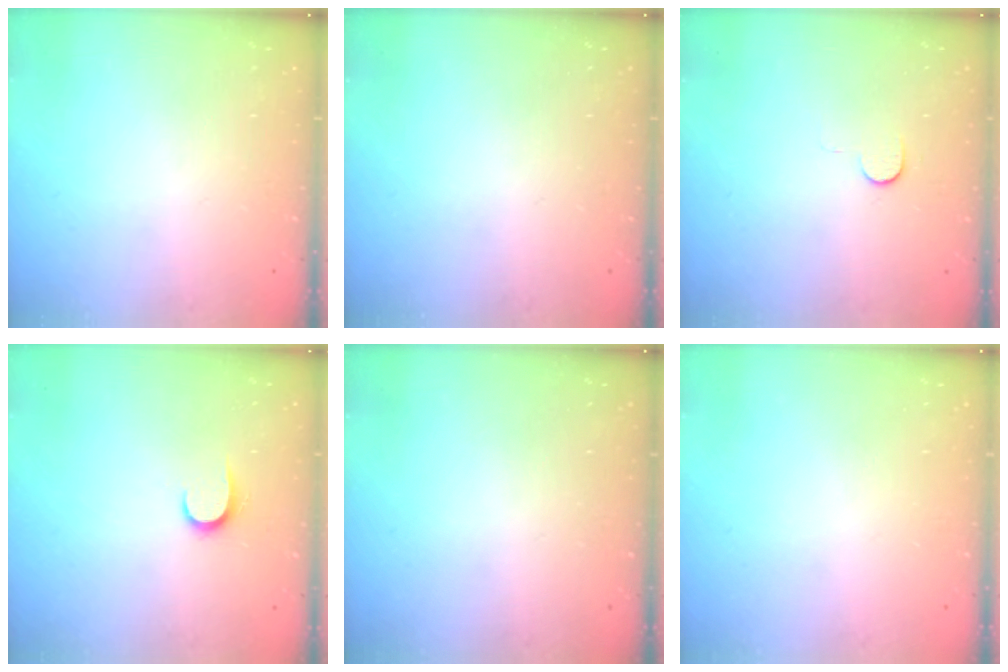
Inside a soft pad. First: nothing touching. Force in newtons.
{"total": 0.0}
{"total": 5.0, "press": 4.9, "slide": 0.4}
{"total": 6.2, "press": 6.1, "slide": 0.6}
{"total": 0.0}
{"total": 0.0}